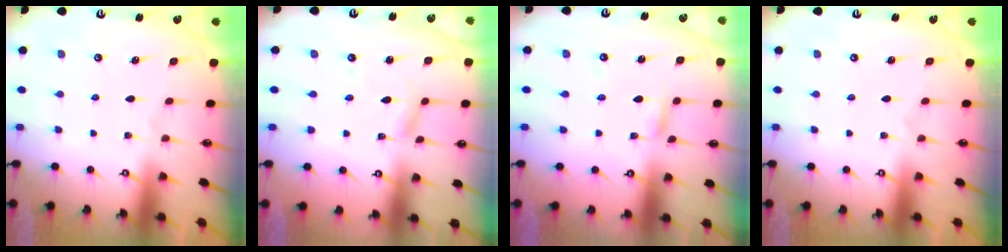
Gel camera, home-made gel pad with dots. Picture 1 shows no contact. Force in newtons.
{"total": 2.8, "press": 2.8, "slide": 0.1}
{"total": 2.1, "press": 2.1, "slide": 0.1}
{"total": 0.0}